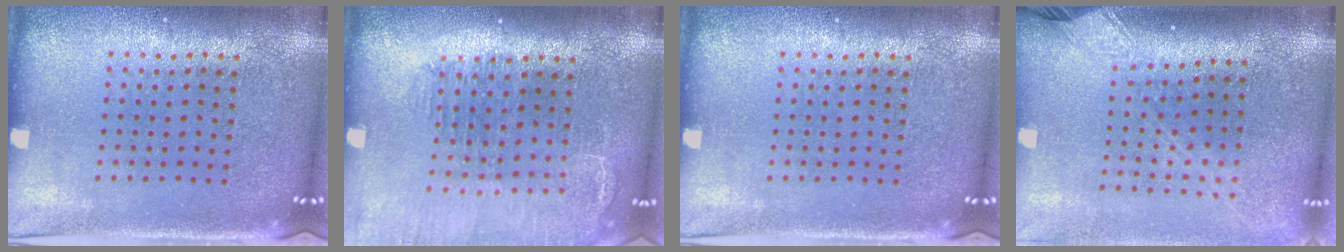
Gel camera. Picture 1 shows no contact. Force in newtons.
{"total": 1.4, "press": 1.4, "slide": 0.1}
{"total": 0.0}
{"total": 2.2, "press": 1.7, "slide": 1.4}